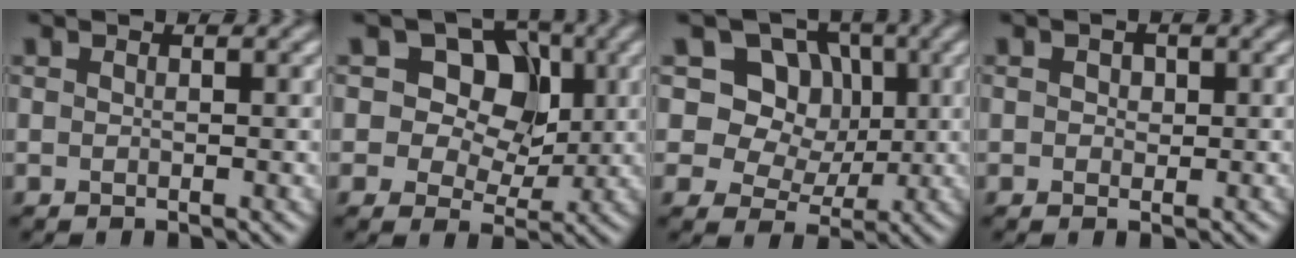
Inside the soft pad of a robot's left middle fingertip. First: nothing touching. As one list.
[{"total": 8.5, "force": [2.3, 6.6, 4.7], "torque": [-0.049, 0.031, 0.009]}, {"total": 8.1, "force": [2.4, 6.9, 3.4], "torque": [-0.051, 0.014, 0.029]}, {"total": 1.1, "force": [0.2, 1.0, 0.3], "torque": [-0.002, 0.000, 0.003]}]